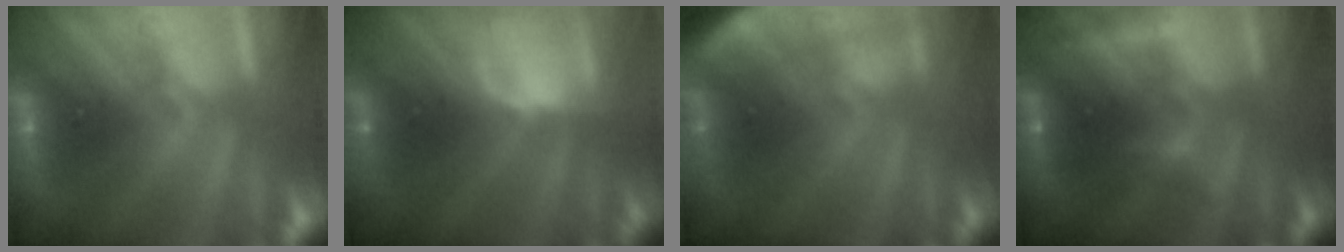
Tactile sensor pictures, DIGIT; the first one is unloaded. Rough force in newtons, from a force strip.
{"total": 8.2}
{"total": 4.5}
{"total": 2.5}